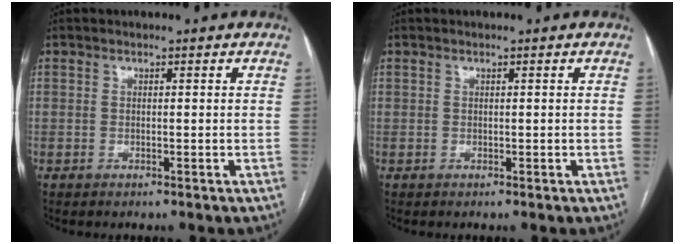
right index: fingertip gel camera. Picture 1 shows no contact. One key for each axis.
{"total": 0.0}